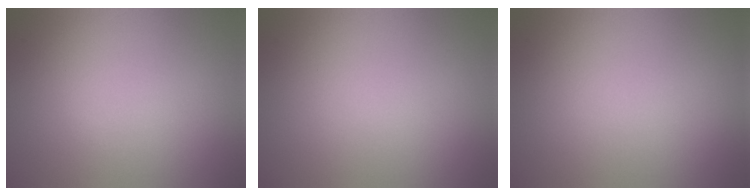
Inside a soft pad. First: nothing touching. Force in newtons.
{"total": 0.0}
{"total": 0.0}